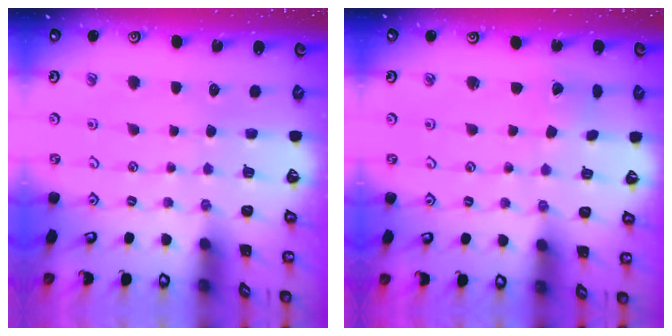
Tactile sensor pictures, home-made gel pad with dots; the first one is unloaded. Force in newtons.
{"total": 2.6, "press": 2.6, "slide": 0.3}